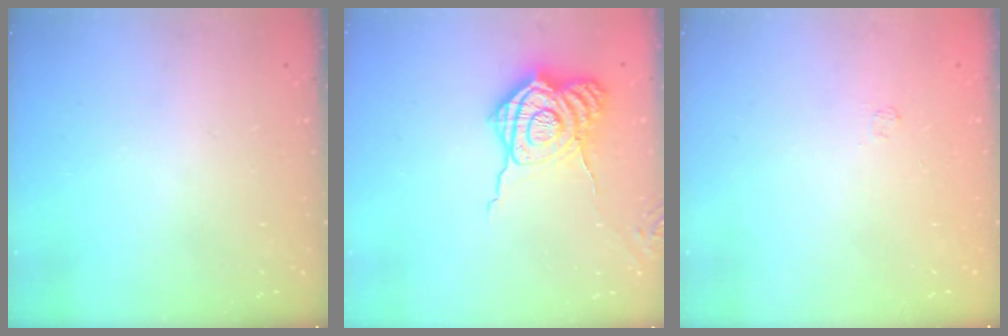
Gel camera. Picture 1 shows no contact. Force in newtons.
{"total": 14.3, "press": 14.3, "slide": 1.1}
{"total": 1.7, "press": 1.2, "slide": 1.1}